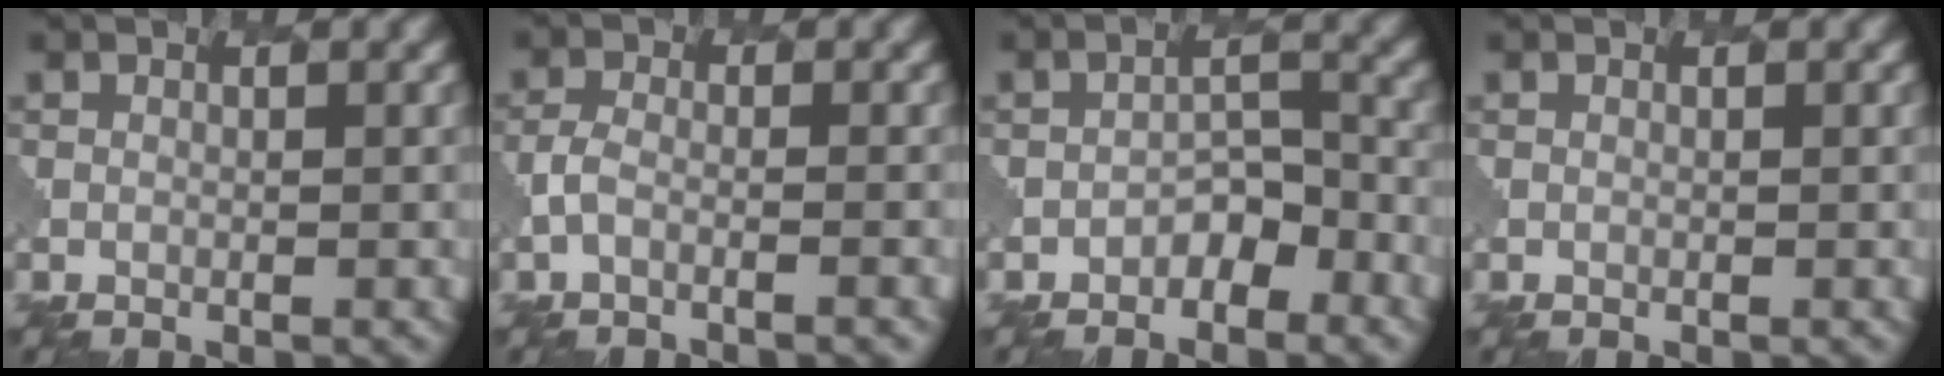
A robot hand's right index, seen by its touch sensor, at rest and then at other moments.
{"total": 1.7, "force": [-1.0, 0.6, 1.3], "torque": [-0.025, 0.000, -0.030]}
{"total": 2.3, "force": [-1.7, 1.2, 1.0], "torque": [-0.015, 0.009, -0.032]}
{"total": 0.0}